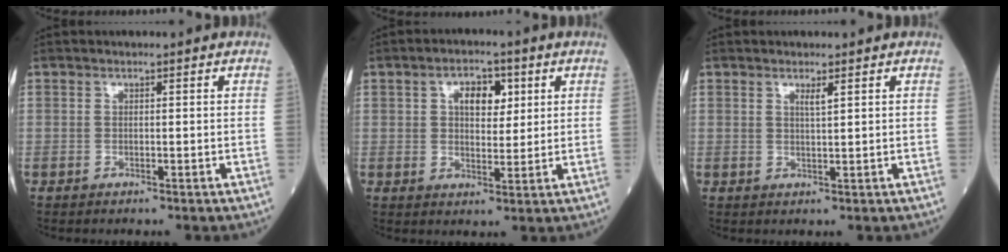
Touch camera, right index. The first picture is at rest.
{"total": 5.6, "force": [2.0, 3.1, 4.2], "torque": [-0.065, 0.012, 0.032]}
{"total": 1.4, "force": [0.8, -0.1, 1.1], "torque": [-0.022, -0.005, 0.014]}